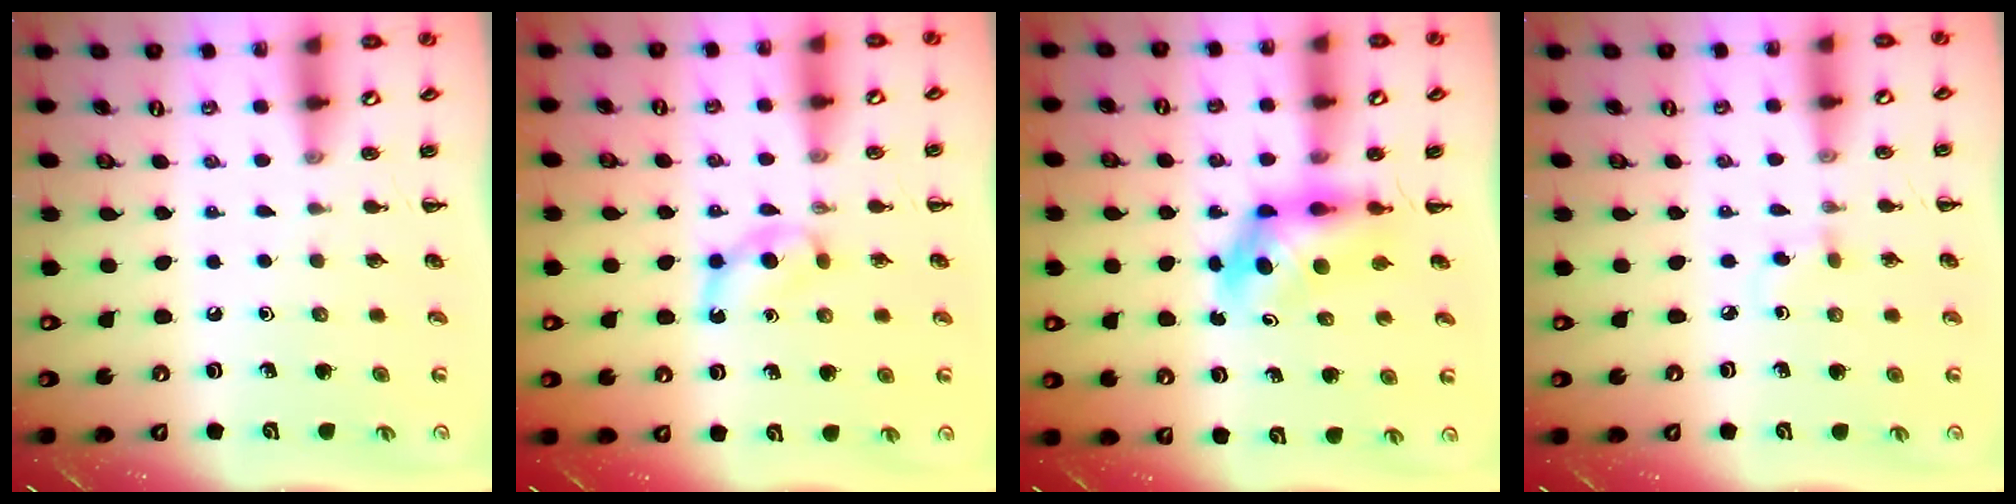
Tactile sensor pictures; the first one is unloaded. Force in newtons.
{"total": 4.8, "press": 4.3, "slide": 1.9}
{"total": 5.0, "press": 4.9, "slide": 0.9}
{"total": 2.6, "press": 2.4, "slide": 1.2}